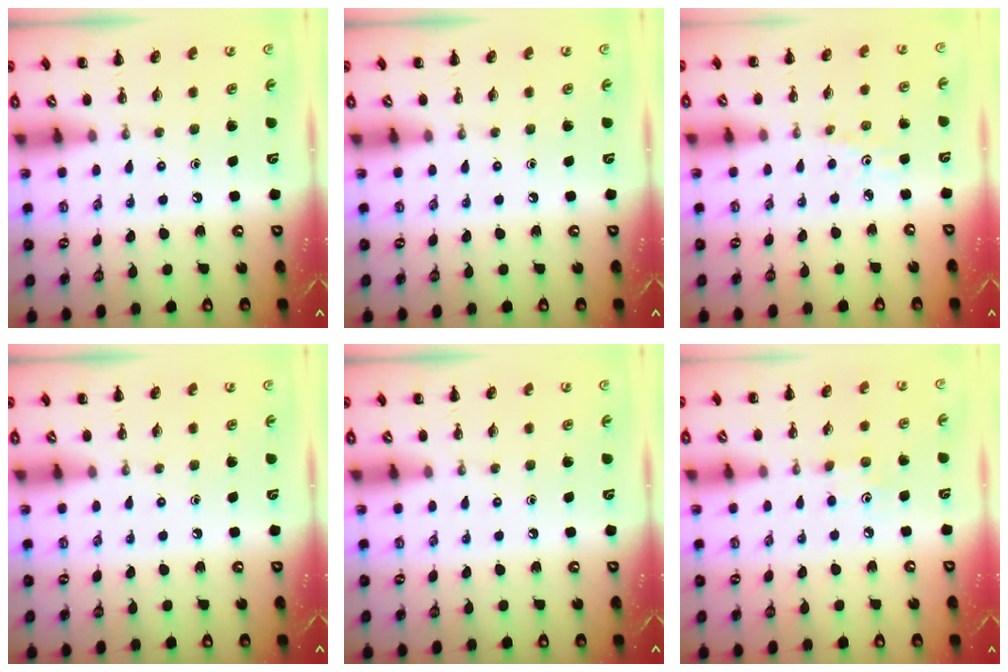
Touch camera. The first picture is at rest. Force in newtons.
{"total": 0.0}
{"total": 2.0, "press": 1.9, "slide": 0.7}
{"total": 0.0}
{"total": 0.0}
{"total": 3.5, "press": 3.3, "slide": 1.1}